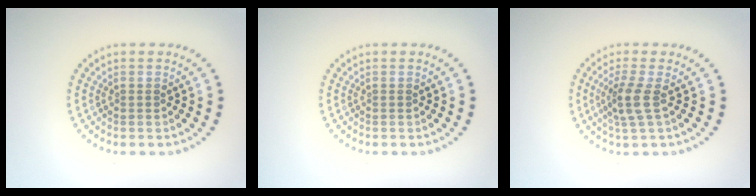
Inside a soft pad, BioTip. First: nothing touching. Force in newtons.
{"total": 0.0}
{"total": 2.6, "press": 2.0, "slide": 1.7}